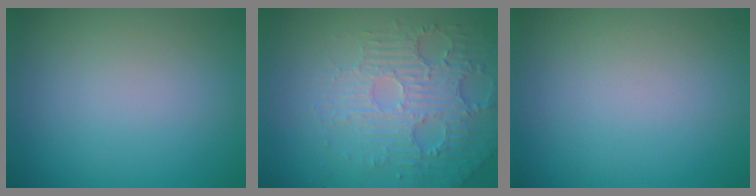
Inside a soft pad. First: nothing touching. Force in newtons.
{"total": 6.1, "press": 3.8, "slide": 4.8}
{"total": 0.0}